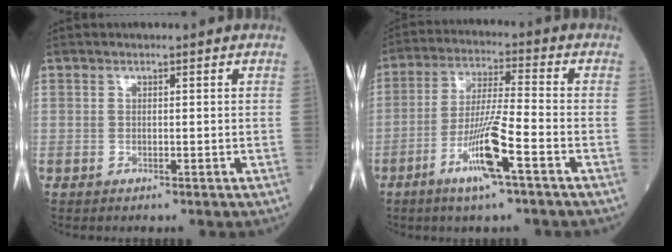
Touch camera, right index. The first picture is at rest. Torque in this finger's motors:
{"motor_torque": [1.57, -0.57, 0.89, 0.21]}